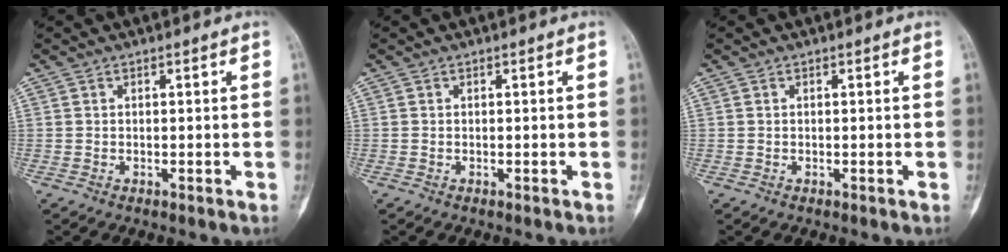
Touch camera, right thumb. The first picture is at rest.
{"total": 0.0}
{"total": 0.0}